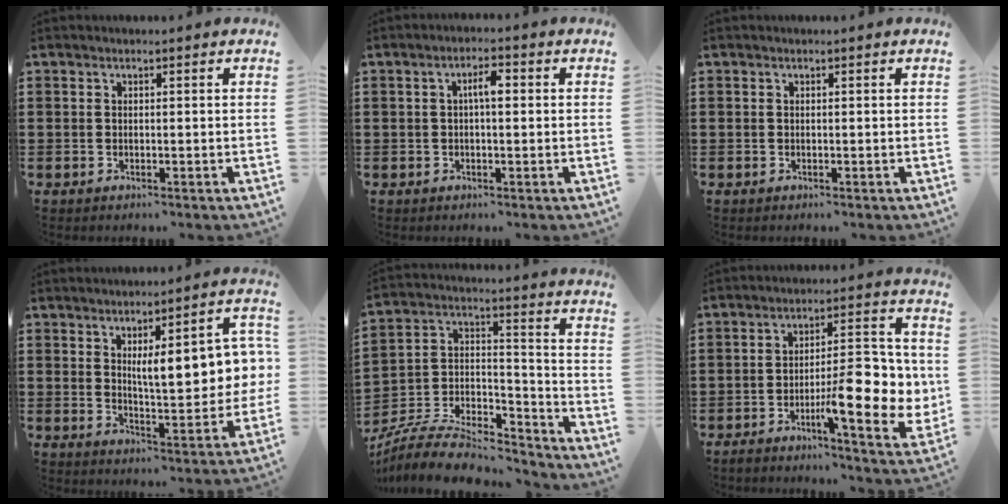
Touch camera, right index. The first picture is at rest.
{"total": 3.0, "force": [0.1, 0.9, 2.9], "torque": [-0.055, 0.006, -0.001]}
{"total": 0.0}
{"total": 10.0, "force": [2.3, 3.2, 9.2], "torque": [-0.132, -0.005, 0.031]}
{"total": 7.9, "force": [-6.9, 2.3, 3.0], "torque": [-0.058, 0.008, -0.135]}
{"total": 11.3, "force": [-2.7, 3.5, 10.4], "torque": [-0.131, -0.014, -0.049]}